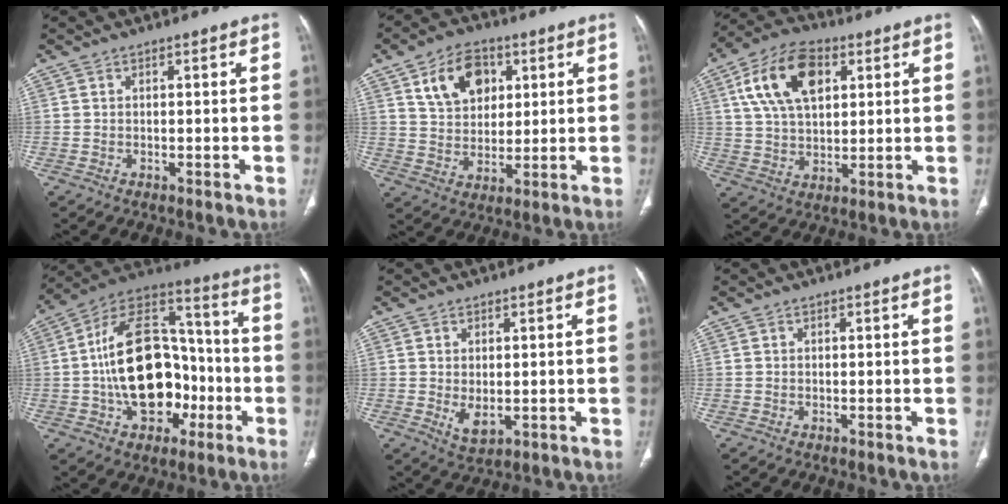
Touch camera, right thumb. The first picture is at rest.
{"total": 11.1, "force": [4.6, 7.7, 6.5], "torque": [-0.078, -0.013, 0.084]}
{"total": 14.8, "force": [5.1, 8.6, 10.8], "torque": [-0.187, 0.001, 0.094]}
{"total": 22.4, "force": [-3.9, 14.6, 16.5], "torque": [-0.243, 0.050, -0.060]}
{"total": 4.0, "force": [-0.4, 2.1, 3.3], "torque": [-0.054, -0.009, 0.006]}
{"total": 0.0}